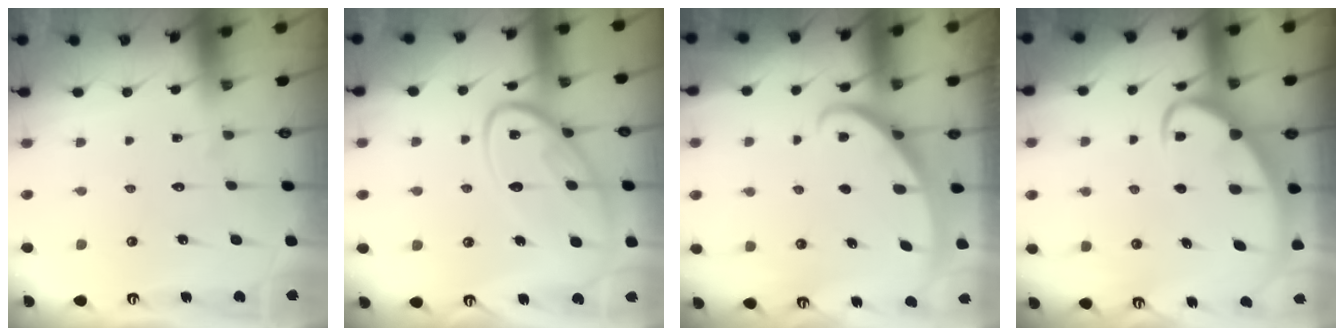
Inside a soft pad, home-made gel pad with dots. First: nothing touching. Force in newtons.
{"total": 15.1, "press": 15.0, "slide": 1.4}
{"total": 2.9, "press": 2.9, "slide": 0.1}
{"total": 5.0, "press": 5.0, "slide": 0.5}